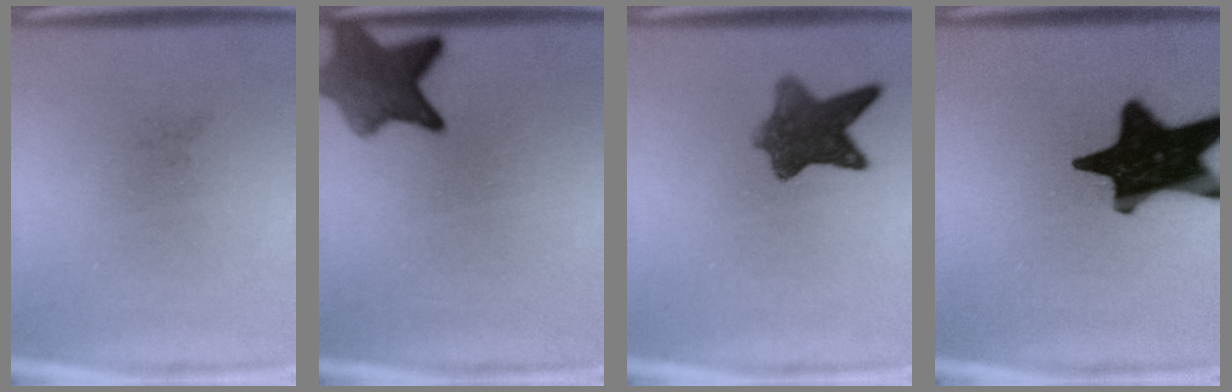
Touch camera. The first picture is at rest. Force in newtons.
{"total": 7.5}
{"total": 7.5}
{"total": 19.9}